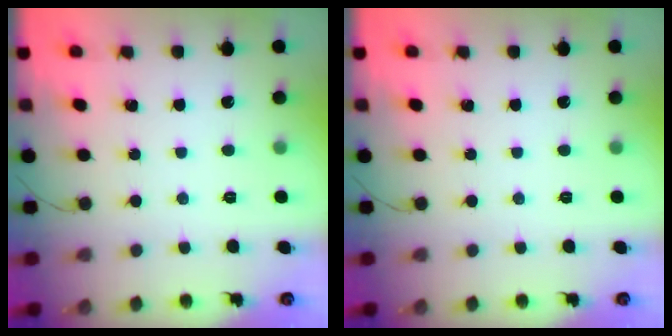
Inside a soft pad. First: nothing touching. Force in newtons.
{"total": 0.0}